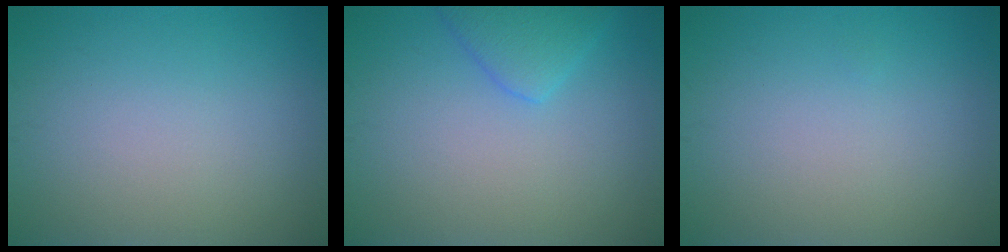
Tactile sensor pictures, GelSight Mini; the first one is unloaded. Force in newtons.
{"total": 2.7, "press": 2.7, "slide": 0.2}
{"total": 0.0}